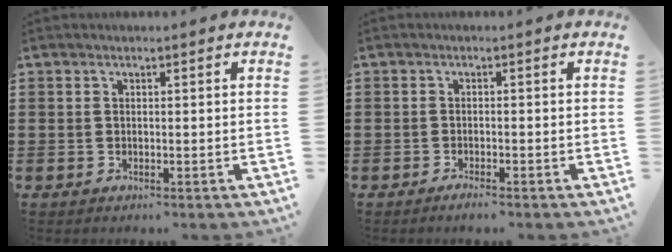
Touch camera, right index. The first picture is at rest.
{"total": 1.3, "force": [-1.2, 0.0, 0.6], "torque": [-0.012, -0.005, -0.022]}